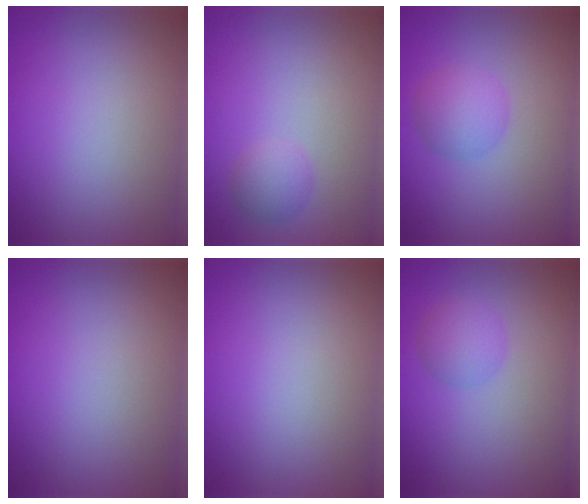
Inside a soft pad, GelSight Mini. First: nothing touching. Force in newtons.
{"total": 1.7, "press": 1.7, "slide": 0.1}
{"total": 2.8, "press": 2.8, "slide": 0.1}
{"total": 0.0}
{"total": 0.0}
{"total": 2.2, "press": 2.2, "slide": 0.0}